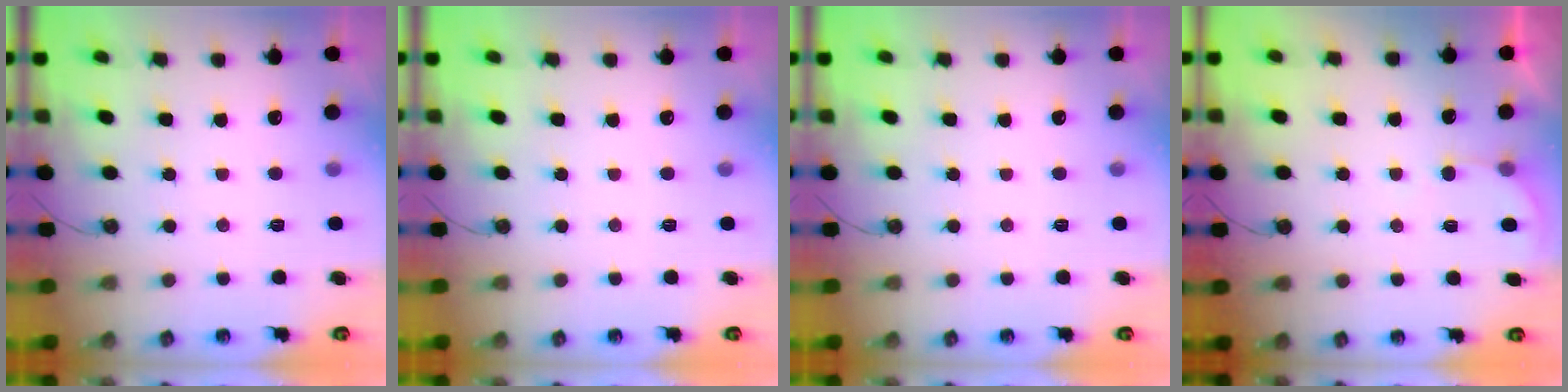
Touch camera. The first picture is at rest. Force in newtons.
{"total": 0.0}
{"total": 0.0}
{"total": 2.9, "press": 2.9, "slide": 0.3}